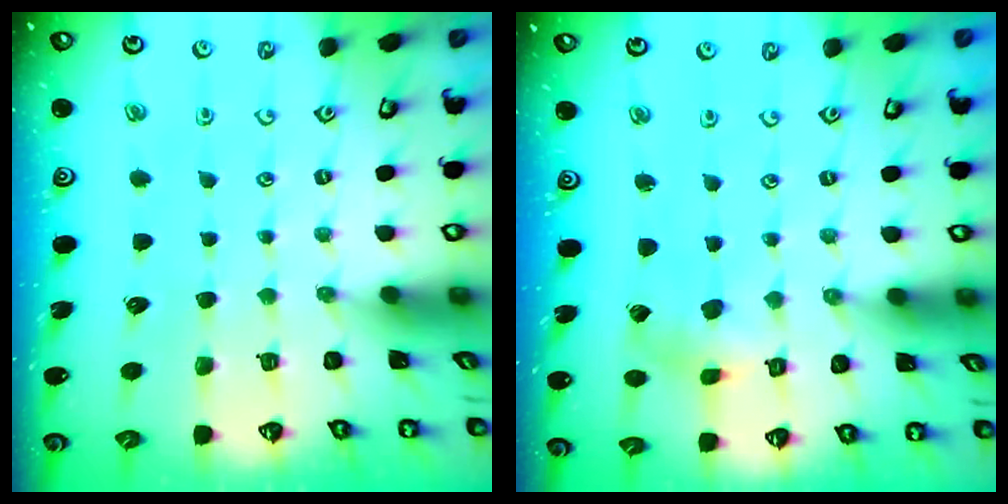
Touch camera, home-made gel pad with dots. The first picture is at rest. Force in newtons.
{"total": 1.8, "press": 1.8, "slide": 0.2}